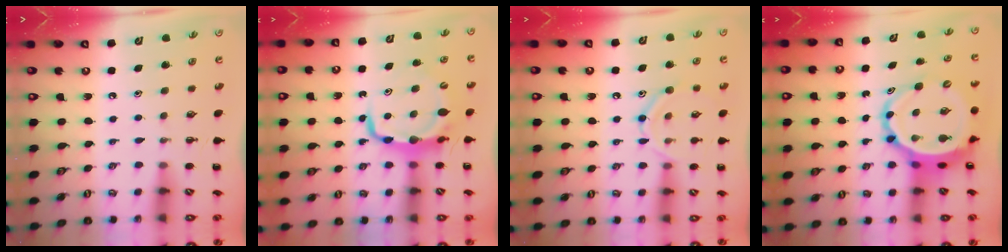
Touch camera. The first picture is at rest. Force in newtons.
{"total": 7.8, "press": 7.7, "slide": 1.3}
{"total": 10.6, "press": 10.6, "slide": 0.8}
{"total": 9.0, "press": 8.6, "slide": 2.4}